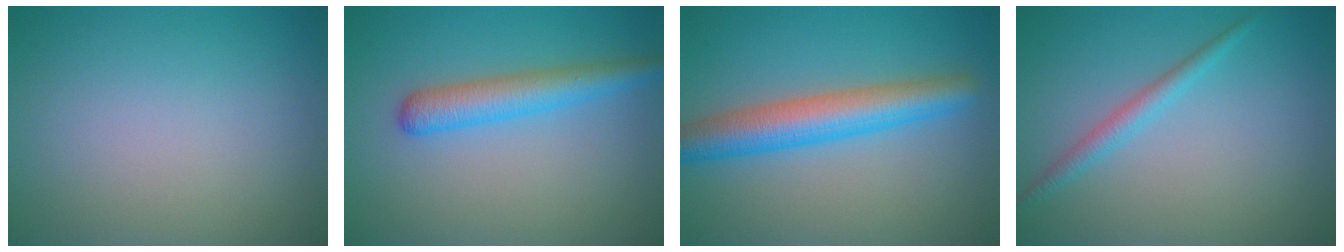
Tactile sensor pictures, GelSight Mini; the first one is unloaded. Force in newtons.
{"total": 3.6, "press": 3.6, "slide": 0.1}
{"total": 5.6, "press": 5.6, "slide": 0.1}
{"total": 1.8, "press": 1.8, "slide": 0.1}